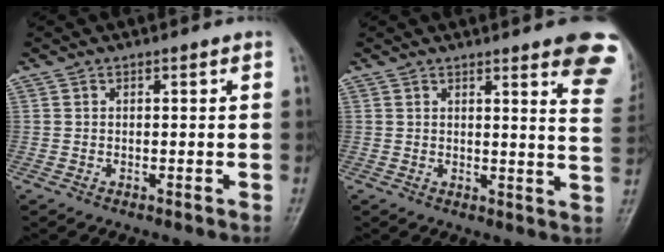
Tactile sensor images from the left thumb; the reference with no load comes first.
{"total": 11.5, "force": [7.5, 1.9, 8.5], "torque": [-0.074, -0.035, 0.068]}